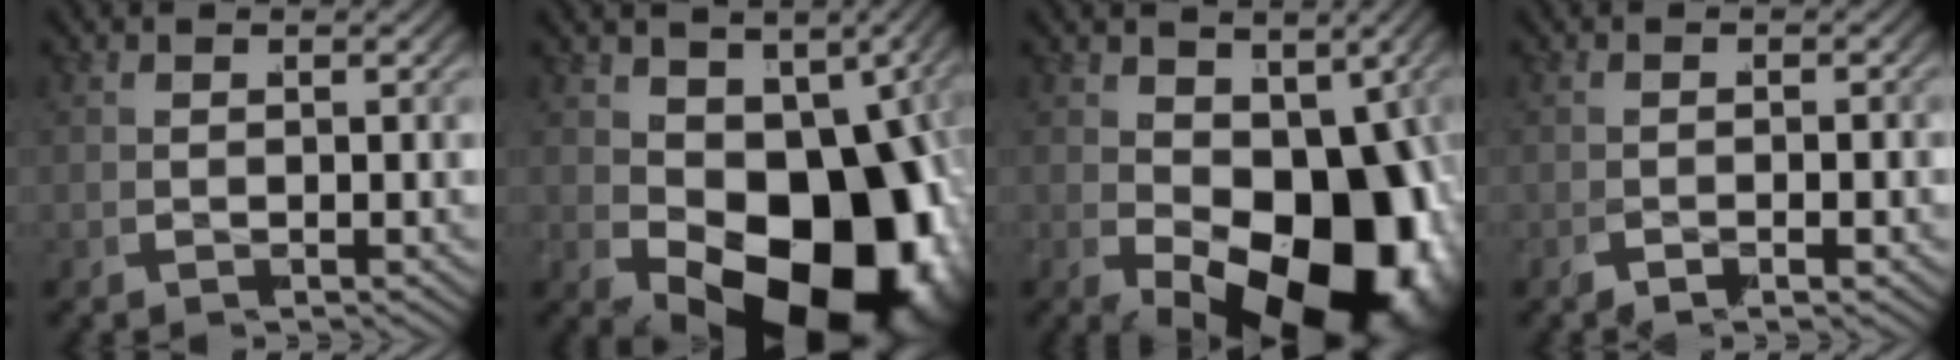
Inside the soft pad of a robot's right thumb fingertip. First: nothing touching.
{"total": 17.0, "force": [-3.6, 10.7, 12.8], "torque": [-0.215, -0.073, -0.026]}
{"total": 15.3, "force": [-3.5, 9.3, 11.6], "torque": [-0.184, -0.056, -0.032]}
{"total": 1.8, "force": [-1.1, 0.9, 1.2], "torque": [-0.031, 0.002, -0.024]}